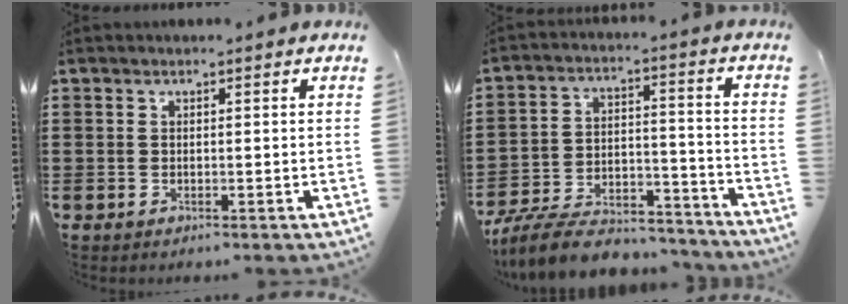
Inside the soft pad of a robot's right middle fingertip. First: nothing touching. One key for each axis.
{"total": 9.6, "fx": -8.8, "fy": 1.8, "fz": 3.3, "tx": -0.059, "ty": 0.022, "tz": -0.170}